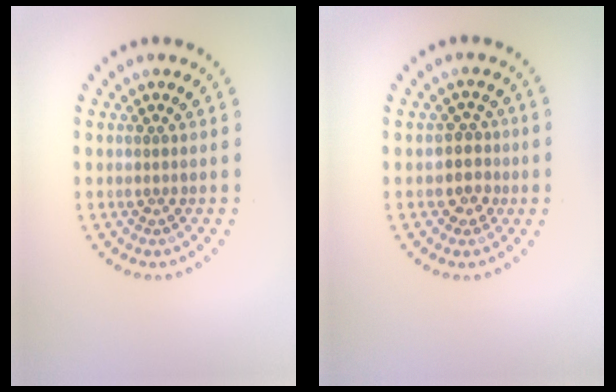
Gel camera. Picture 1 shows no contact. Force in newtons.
{"total": 2.3, "press": 1.9, "slide": 1.2}